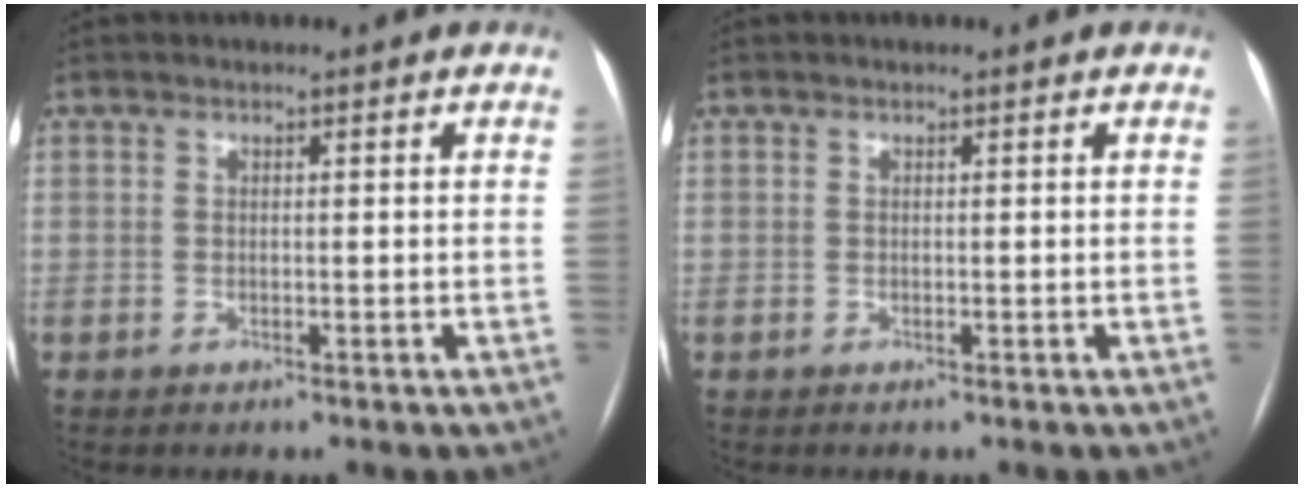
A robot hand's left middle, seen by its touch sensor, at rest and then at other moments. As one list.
[{"total": 0.0}]